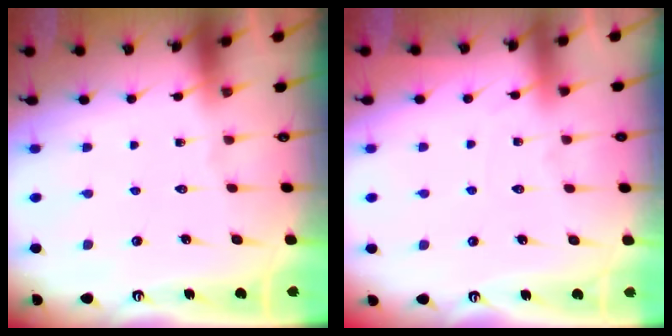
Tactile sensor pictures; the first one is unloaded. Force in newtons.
{"total": 4.0, "press": 4.0, "slide": 0.5}